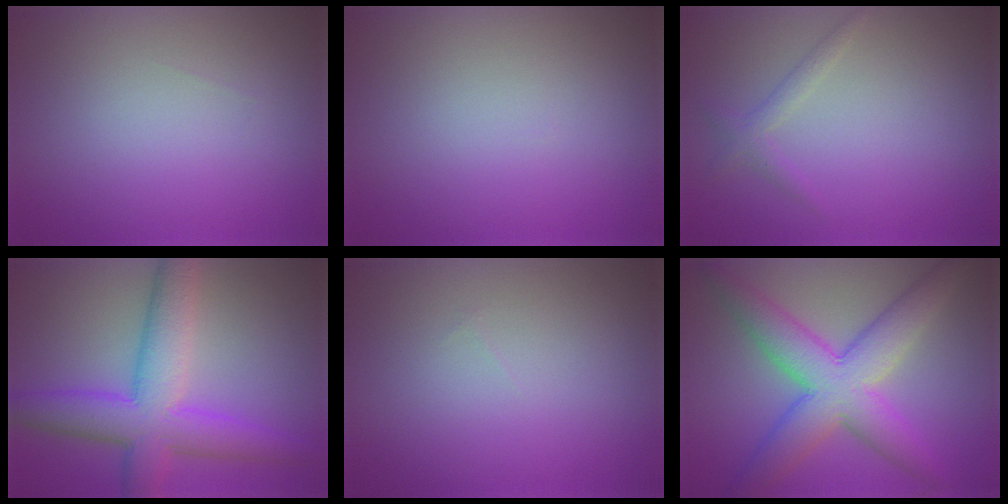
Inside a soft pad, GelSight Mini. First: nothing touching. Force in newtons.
{"total": 0.0}
{"total": 1.4, "press": 1.4, "slide": 0.1}
{"total": 8.0, "press": 8.0, "slide": 0.3}
{"total": 0.0}
{"total": 8.0, "press": 8.0, "slide": 0.2}